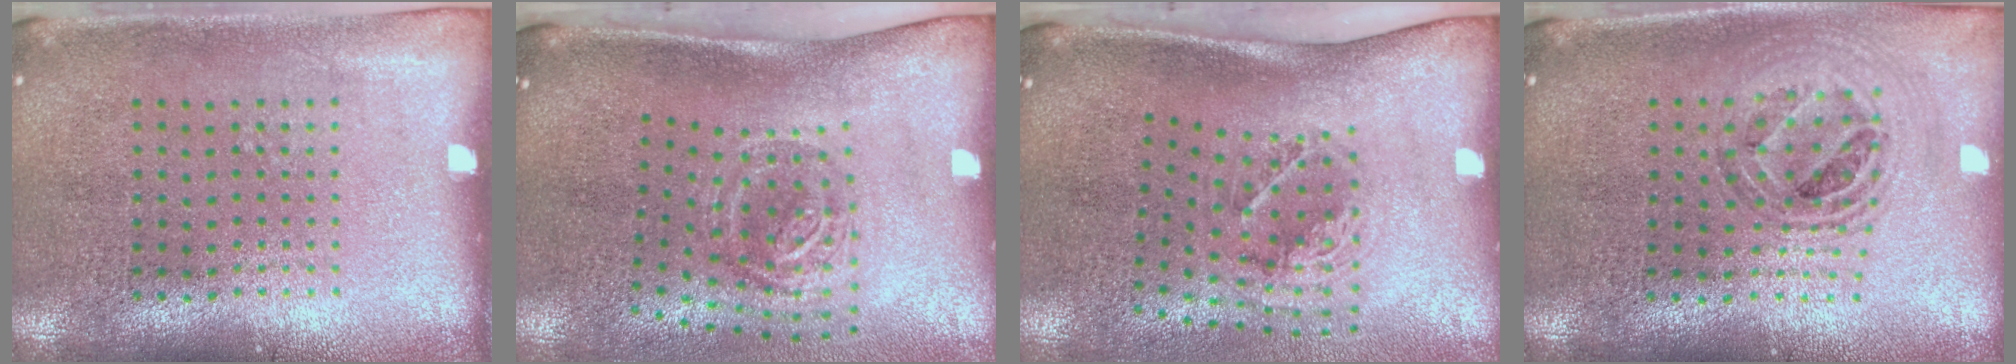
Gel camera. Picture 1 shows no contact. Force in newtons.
{"total": 1.9, "press": 1.2, "slide": 1.5}
{"total": 2.1, "press": 1.3, "slide": 1.7}
{"total": 1.0, "press": 1.0, "slide": 0.1}